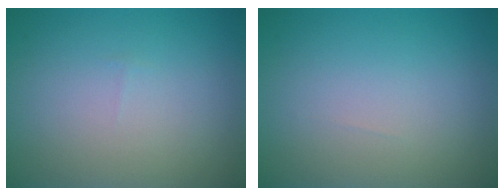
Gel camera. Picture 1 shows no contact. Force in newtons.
{"total": 0.0}